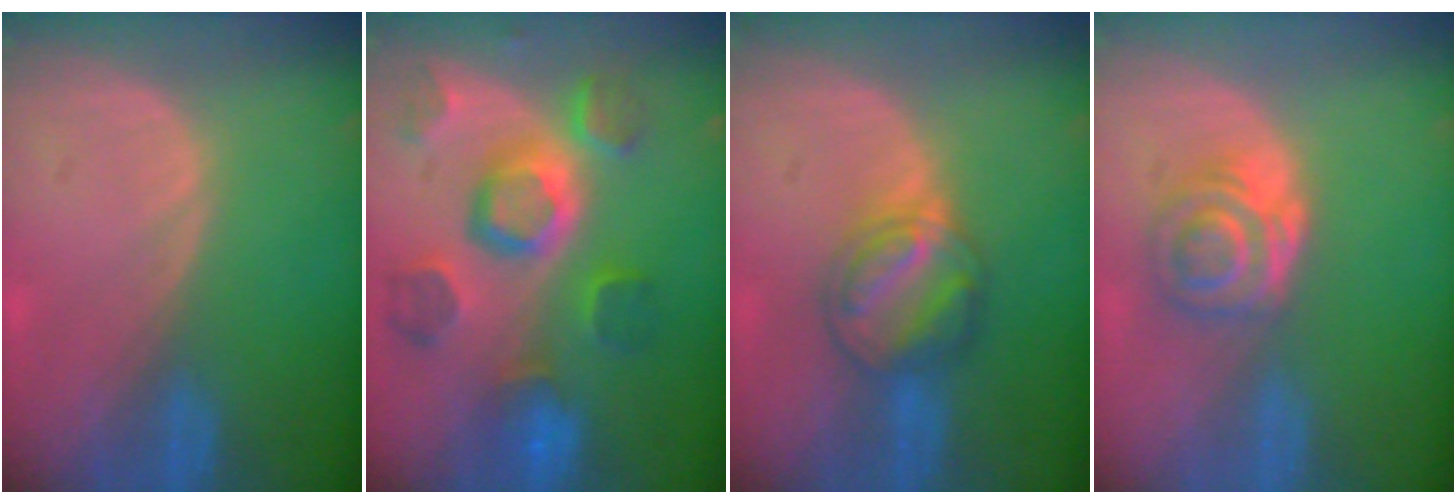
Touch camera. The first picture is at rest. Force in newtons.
{"total": 11.2, "press": 10.0, "slide": 5.2}
{"total": 6.1, "press": 6.0, "slide": 0.8}
{"total": 6.3, "press": 5.2, "slide": 3.5}